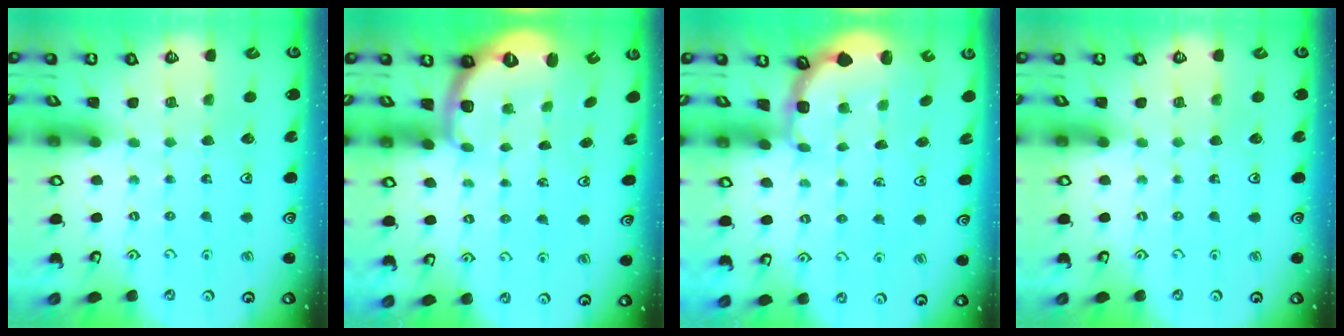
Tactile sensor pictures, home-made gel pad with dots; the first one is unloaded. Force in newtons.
{"total": 2.8, "press": 1.8, "slide": 2.1}
{"total": 2.4, "press": 1.8, "slide": 1.7}
{"total": 0.0}